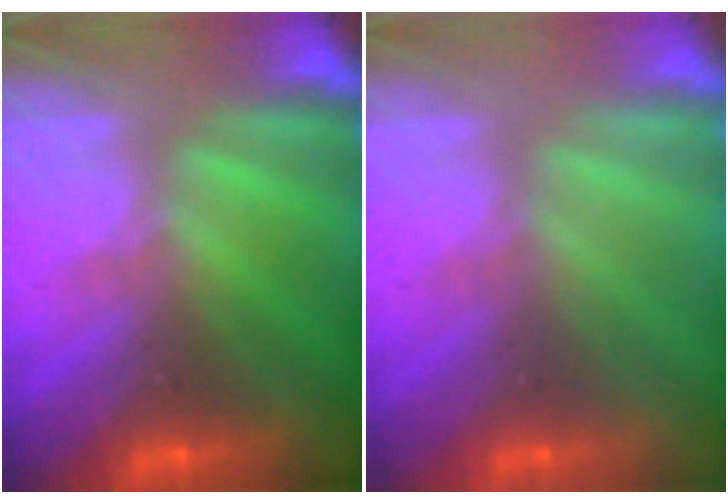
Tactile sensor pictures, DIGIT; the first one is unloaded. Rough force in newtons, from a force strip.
{"total": 2.9}